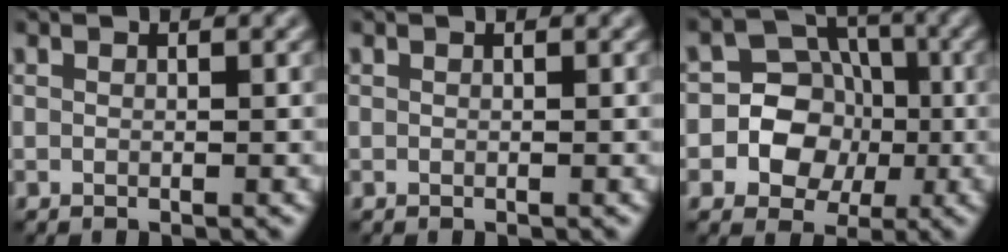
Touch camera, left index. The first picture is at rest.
{"total": 0.0}
{"total": 6.9, "force": [-1.2, 6.4, 2.2], "torque": [-0.021, 0.030, -0.047]}